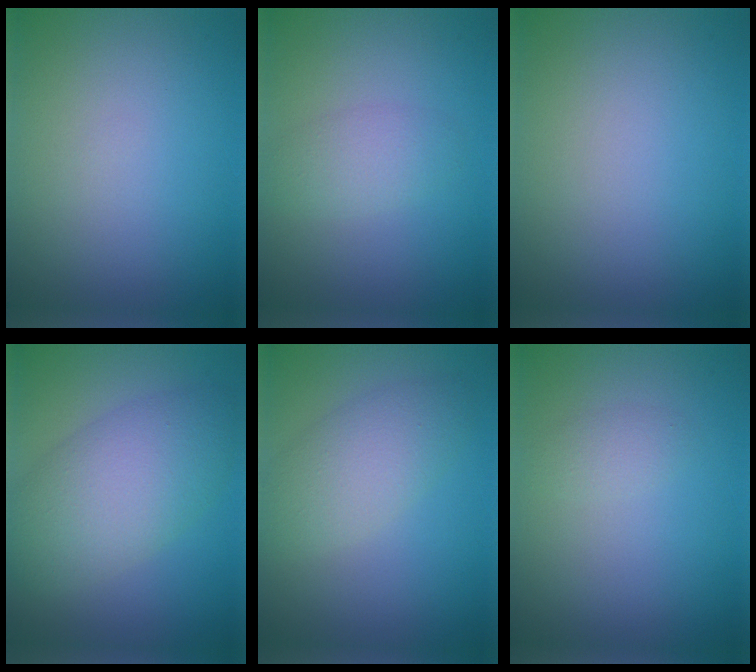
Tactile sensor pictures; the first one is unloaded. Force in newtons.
{"total": 1.5, "press": 1.5, "slide": 0.0}
{"total": 0.0}
{"total": 7.2, "press": 7.2, "slide": 0.2}
{"total": 3.9, "press": 3.9, "slide": 0.0}
{"total": 1.1, "press": 1.1, "slide": 0.0}